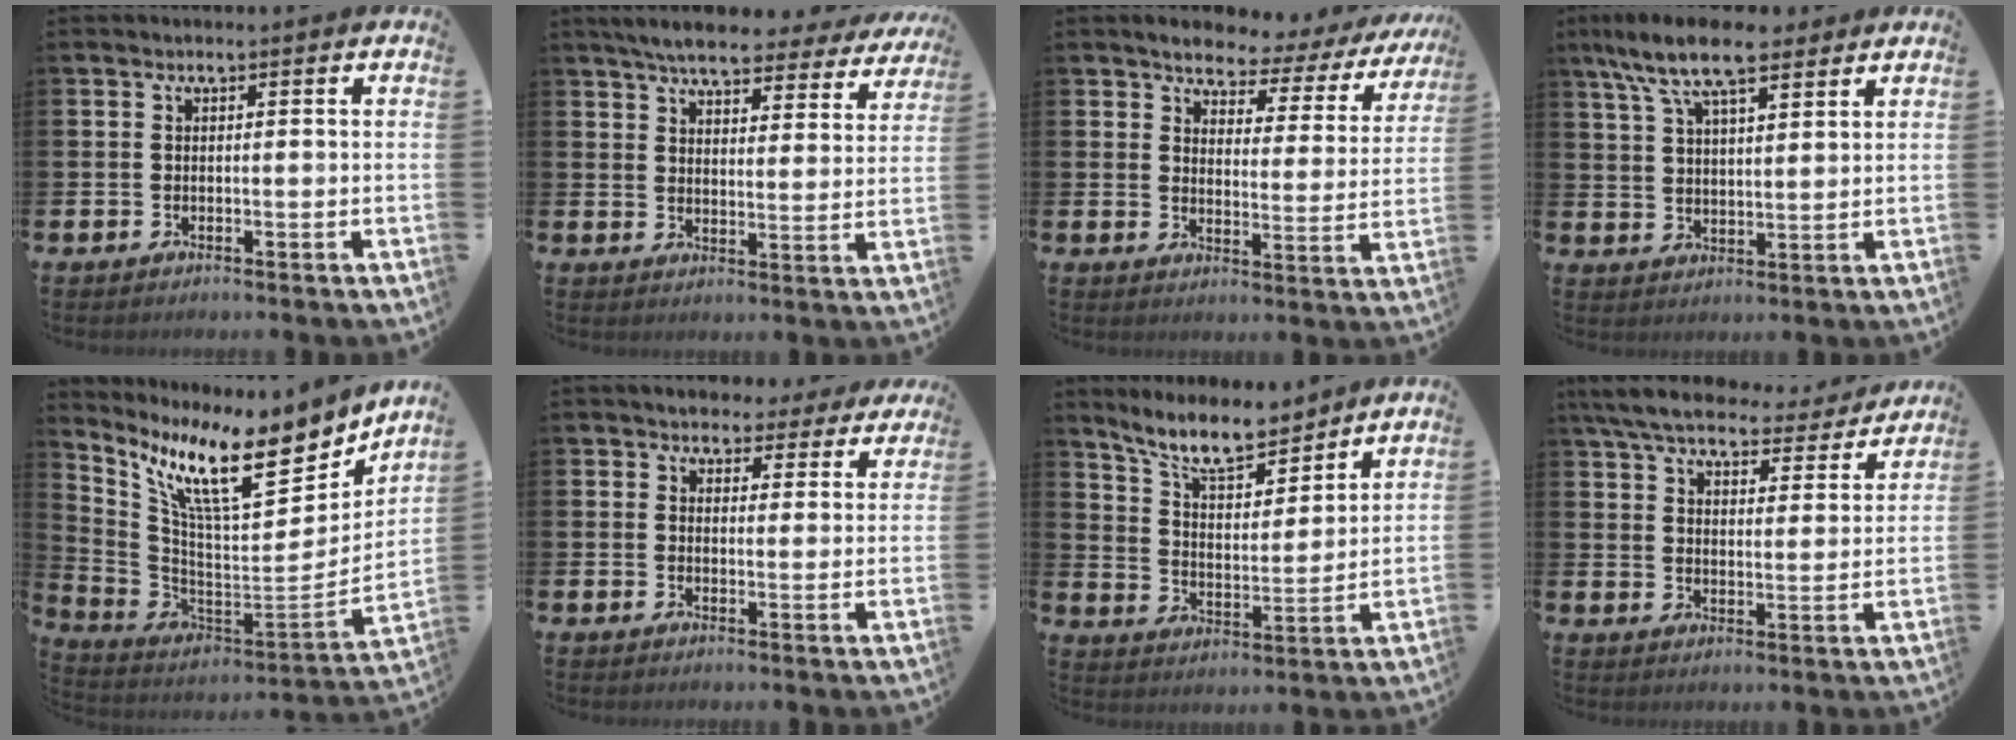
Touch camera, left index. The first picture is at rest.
{"total": 6.3, "force": [5.9, 0.8, 2.1], "torque": [-0.059, -0.030, 0.101]}
{"total": 3.9, "force": [3.7, 1.1, 1.0], "torque": [-0.037, -0.035, 0.051]}
{"total": 9.7, "force": [7.9, 2.8, 5.0], "torque": [-0.113, -0.019, 0.143]}
{"total": 12.3, "force": [7.8, 3.5, 8.9], "torque": [-0.178, -0.053, 0.130]}
{"total": 4.2, "force": [3.8, 1.8, 0.3], "torque": [-0.010, -0.023, 0.064]}
{"total": 9.3, "force": [8.2, 2.3, 3.5], "torque": [-0.094, -0.046, 0.148]}
{"total": 7.0, "force": [6.4, 1.6, 2.4], "torque": [-0.075, -0.036, 0.111]}